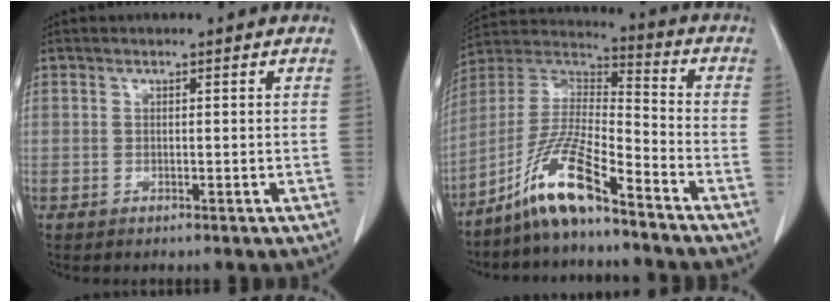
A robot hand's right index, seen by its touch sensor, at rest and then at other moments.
{"total": 12.4, "force": [-8.8, 1.1, 8.7], "torque": [-0.185, 0.000, -0.168]}